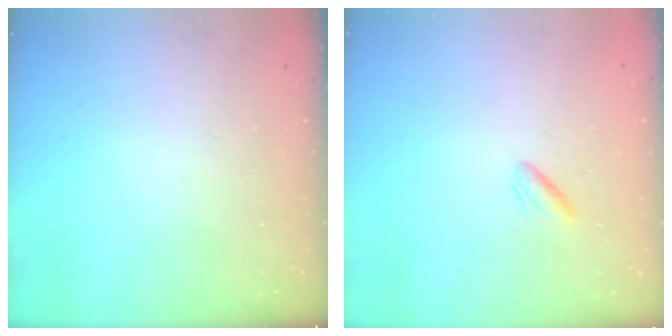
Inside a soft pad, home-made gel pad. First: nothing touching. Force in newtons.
{"total": 2.0, "press": 1.7, "slide": 1.1}